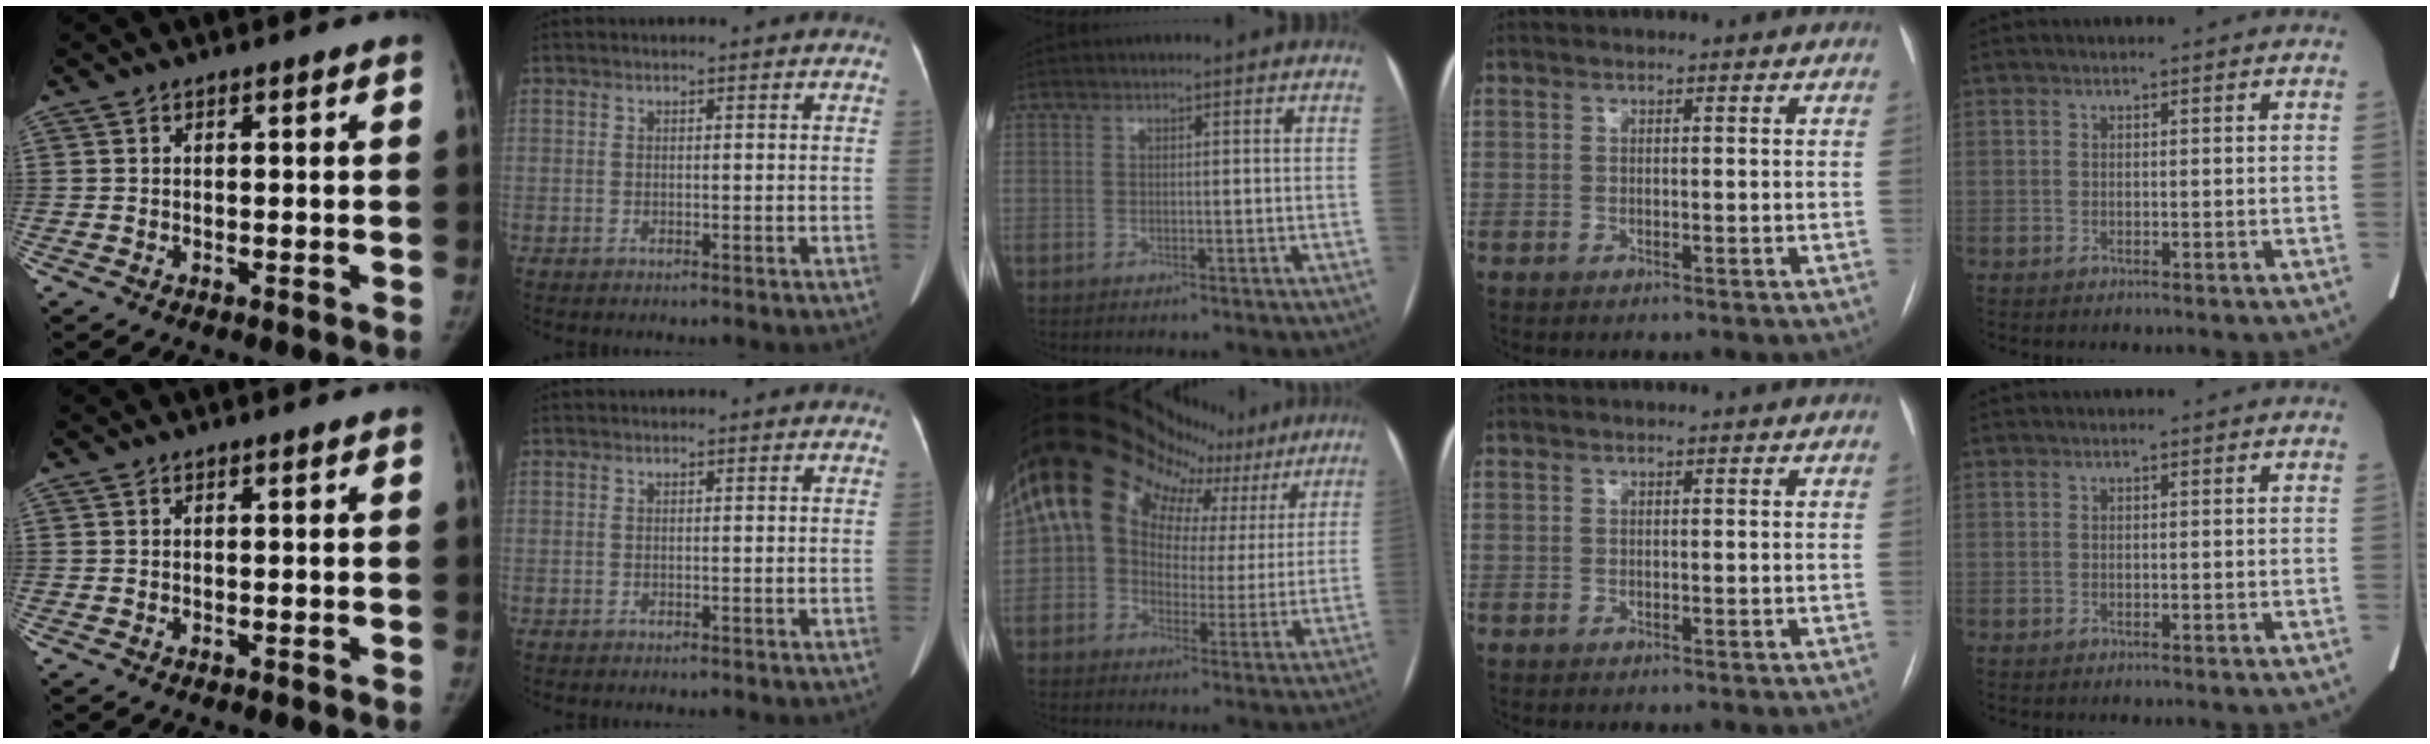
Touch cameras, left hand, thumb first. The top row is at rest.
{"middle": {"total": 20.5, "force": [11.4, 13.7, 10.1], "torque": [-0.170, 0.085, 0.154]}}